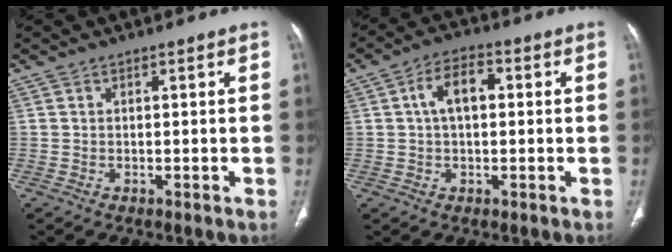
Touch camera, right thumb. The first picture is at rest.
{"total": 6.6, "force": [1.0, 3.7, 5.4], "torque": [-0.092, 0.019, 0.011]}